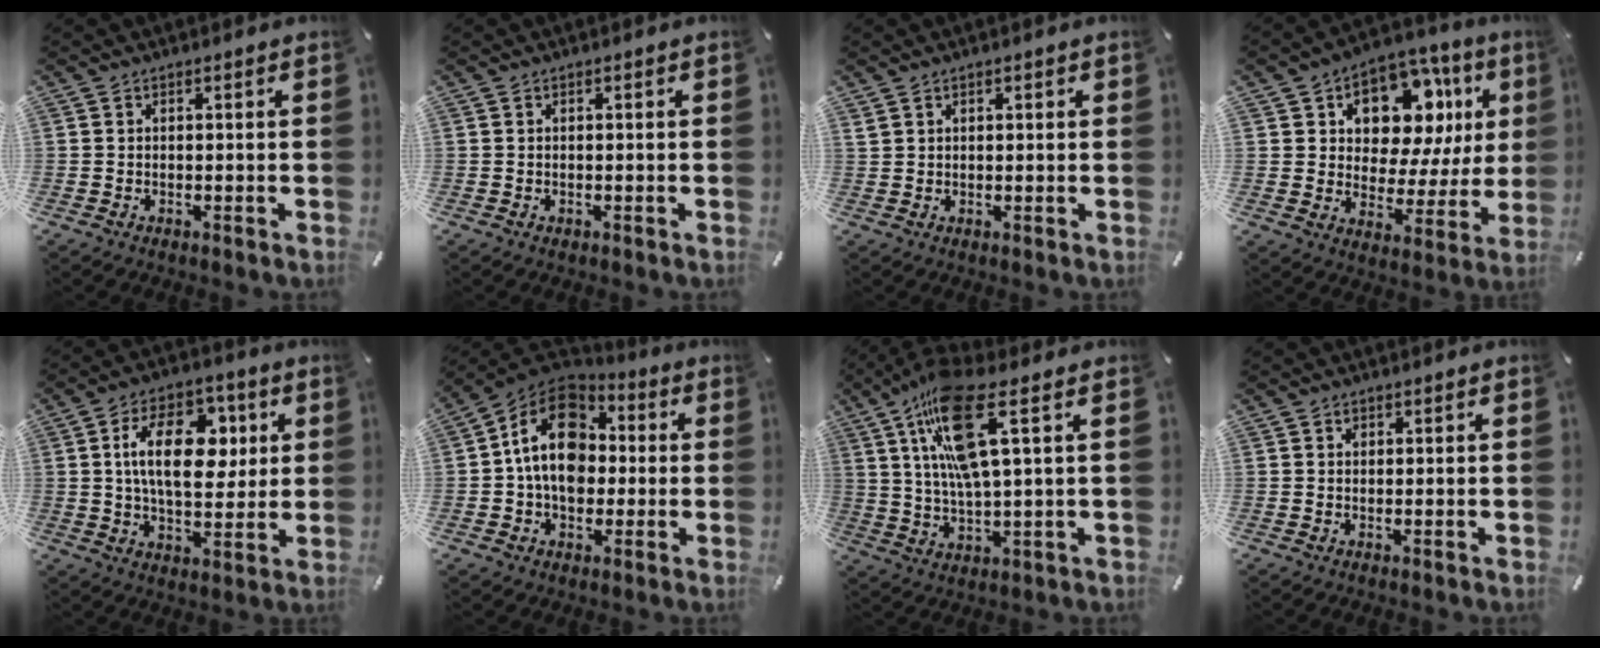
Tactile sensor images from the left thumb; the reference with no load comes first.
{"total": 0.0}
{"total": 1.2, "force": [0.8, 0.9, 0.3], "torque": [-0.005, 0.002, 0.015]}
{"total": 13.2, "force": [7.1, 8.7, 6.9], "torque": [-0.100, -0.055, 0.125]}
{"total": 16.6, "force": [3.8, 9.7, 12.9], "torque": [-0.215, 0.008, 0.062]}
{"total": 15.3, "force": [0.6, 11.8, 9.8], "torque": [-0.180, 0.011, 0.008]}
{"total": 16.1, "force": [6.5, 4.0, 14.2], "torque": [-0.278, -0.012, 0.106]}
{"total": 0.6, "force": [0.2, 0.5, 0.2], "torque": [-0.002, 0.003, 0.004]}